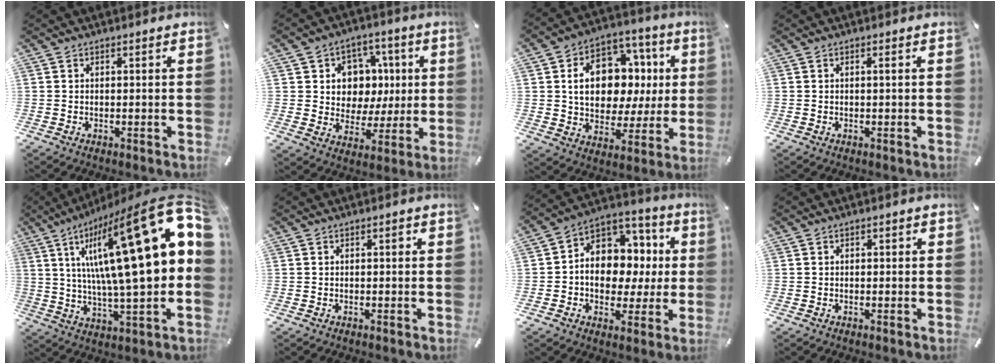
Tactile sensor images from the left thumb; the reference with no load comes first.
{"total": 10.0, "force": [1.0, 9.8, 2.0], "torque": [-0.024, -0.013, 0.026]}
{"total": 16.4, "force": [3.4, 12.4, 10.2], "torque": [-0.154, -0.008, 0.071]}
{"total": 0.7, "force": [0.0, -0.1, 0.7], "torque": [-0.012, -0.001, -0.001]}
{"total": 32.2, "force": [9.1, 8.4, 29.7], "torque": [-0.479, -0.086, 0.145]}
{"total": 1.0, "force": [0.1, 0.5, 0.9], "torque": [-0.017, 0.005, 0.000]}
{"total": 11.7, "force": [0.3, 10.1, 5.8], "torque": [-0.083, -0.012, 0.016]}
{"total": 0.5, "force": [-0.1, 0.3, 0.4], "torque": [-0.008, -0.001, -0.002]}